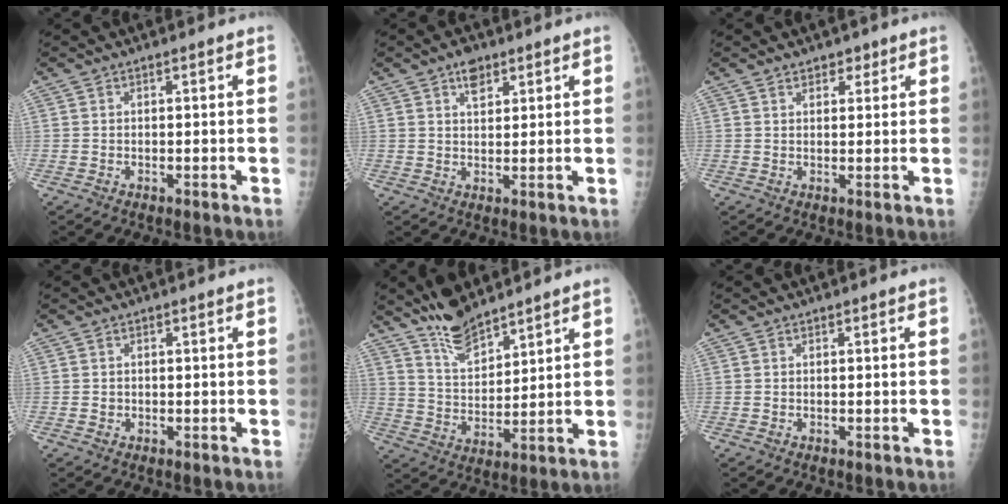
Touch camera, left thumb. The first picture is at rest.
{"total": 3.9, "force": [2.4, 2.2, 2.2], "torque": [-0.020, -0.011, 0.038]}
{"total": 2.5, "force": [1.7, 1.5, 1.0], "torque": [0.006, -0.009, 0.024]}
{"total": 0.9, "force": [-0.2, 0.8, 0.3], "torque": [-0.001, 0.002, -0.001]}
{"total": 8.9, "force": [7.7, 2.5, 3.6], "torque": [-0.052, -0.051, 0.156]}
{"total": 0.0}